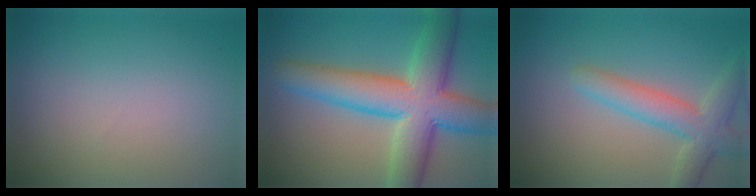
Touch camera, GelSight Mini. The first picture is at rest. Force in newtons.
{"total": 10.1, "press": 10.1, "slide": 0.3}
{"total": 4.4, "press": 4.4, "slide": 0.4}